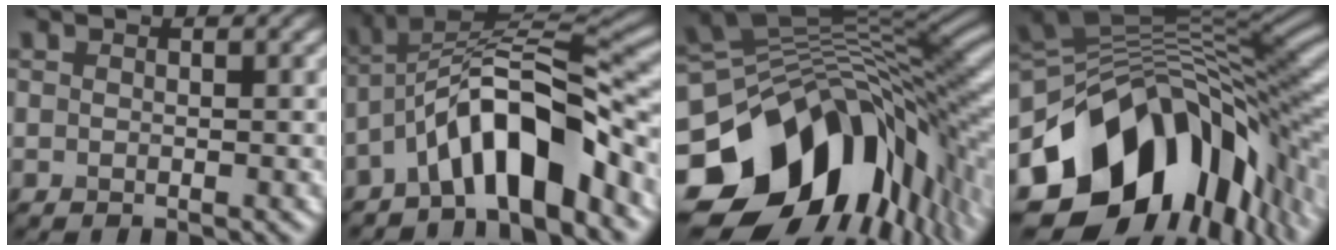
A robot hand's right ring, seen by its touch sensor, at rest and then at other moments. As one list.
[{"total": 9.5, "force": [-4.8, 3.0, 7.6], "torque": [-0.109, 0.021, -0.090]}, {"total": 17.0, "force": [-5.2, 11.0, 11.9], "torque": [-0.223, -0.021, -0.079]}, {"total": 15.6, "force": [-4.7, 10.5, 10.5], "torque": [-0.174, -0.008, -0.069]}]